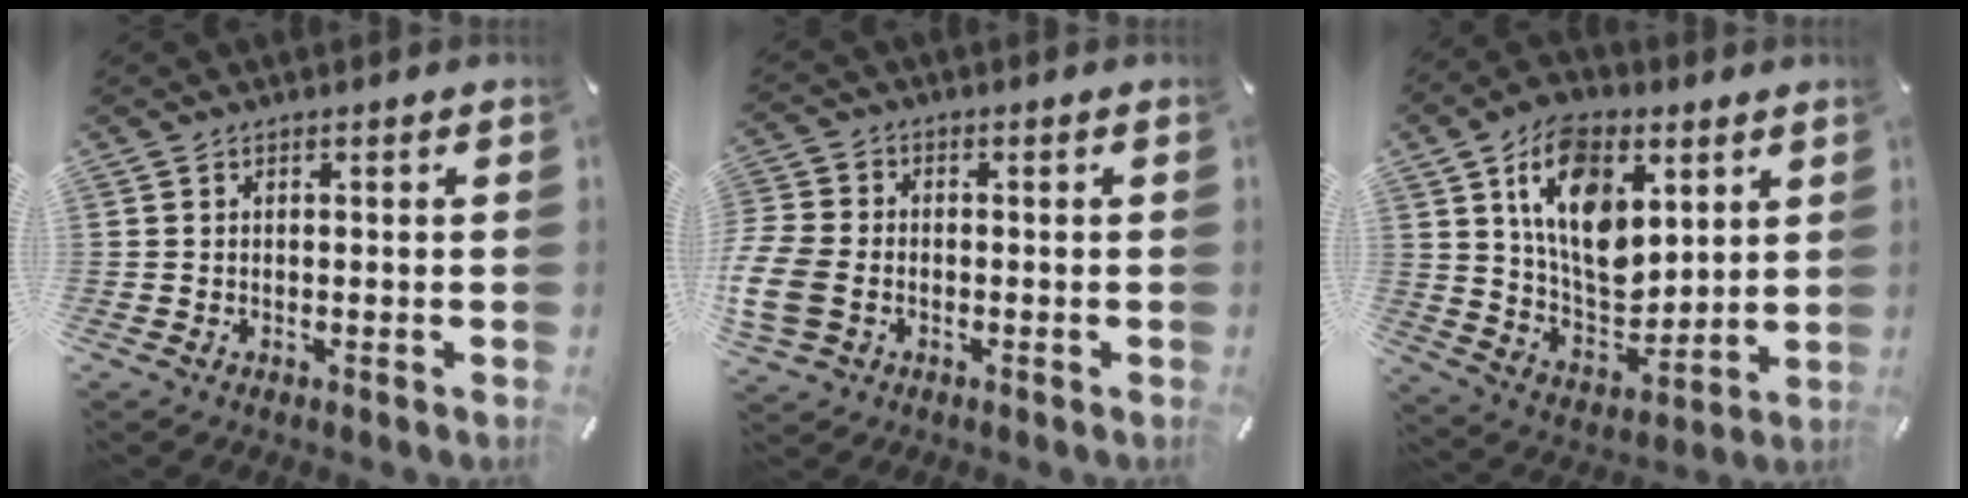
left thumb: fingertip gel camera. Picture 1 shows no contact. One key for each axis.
{"total": 8.6, "fx": -2.2, "fy": 7.0, "fz": 4.5, "tx": -0.112, "ty": 0.016, "tz": -0.037}
{"total": 17.1, "fx": 6.5, "fy": 11.3, "fz": 11.1, "tx": -0.186, "ty": -0.012, "tz": 0.124}